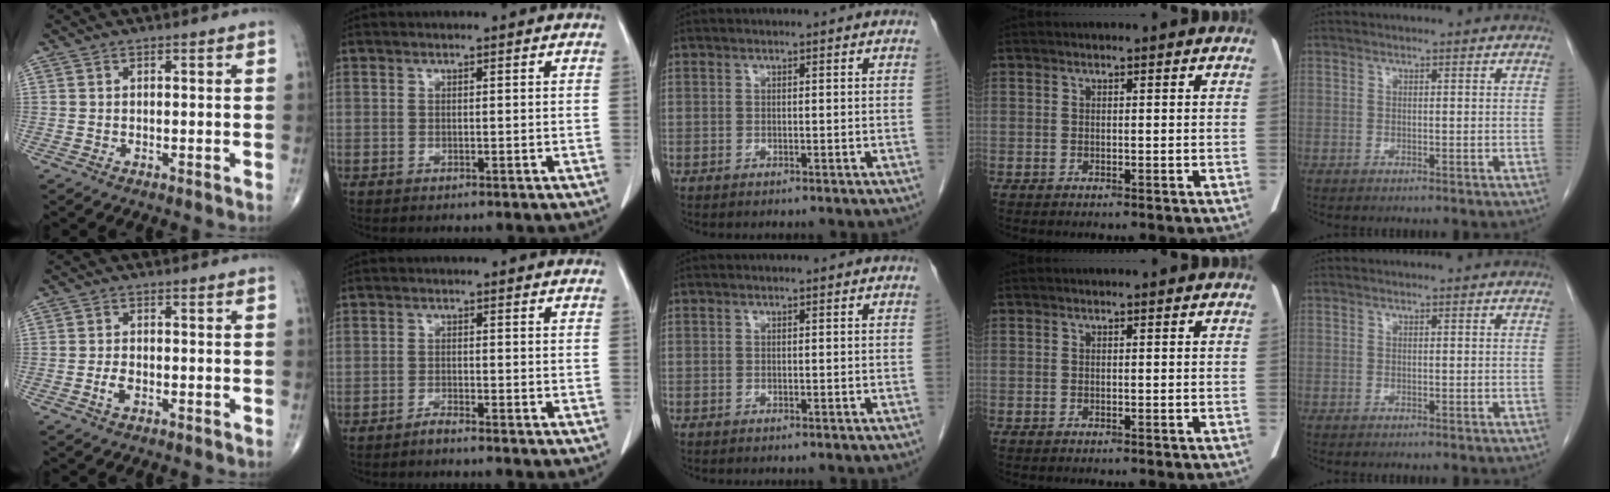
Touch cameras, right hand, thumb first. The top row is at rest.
{"thumb": {"total": 2.3, "force": [-1.0, 1.2, 1.7], "torque": [-0.036, 0.008, -0.019]}, "index": {"total": 1.4, "force": [-1.3, -0.2, 0.4], "torque": [-0.012, -0.001, -0.025]}}